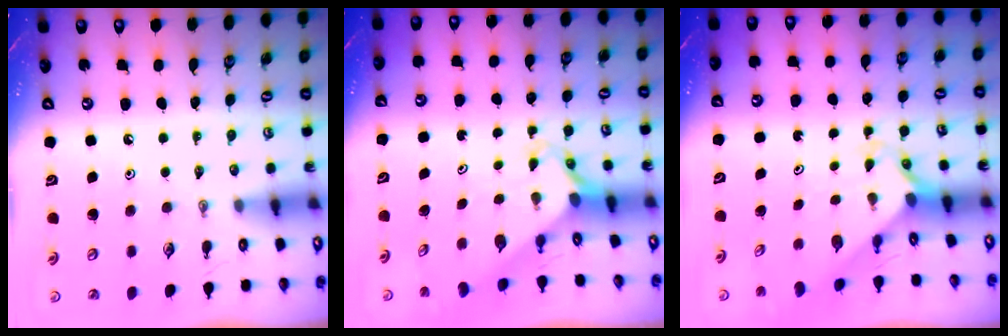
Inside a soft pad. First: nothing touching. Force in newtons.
{"total": 2.7, "press": 2.7, "slide": 0.3}
{"total": 2.2, "press": 2.2, "slide": 0.2}